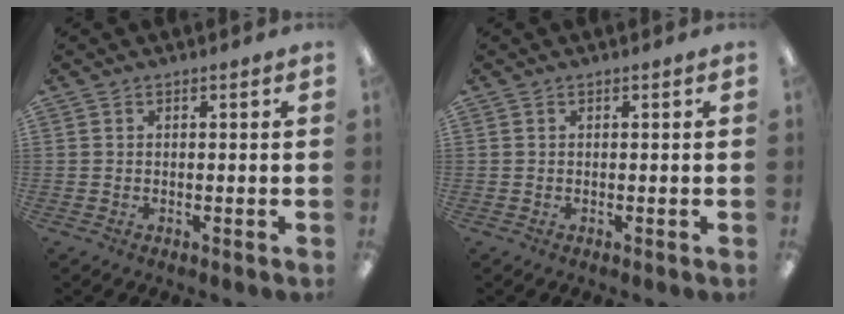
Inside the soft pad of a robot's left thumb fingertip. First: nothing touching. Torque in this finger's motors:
{"motor_torque": [0.00, 0.00, 0.07, -0.01, 0.00]}